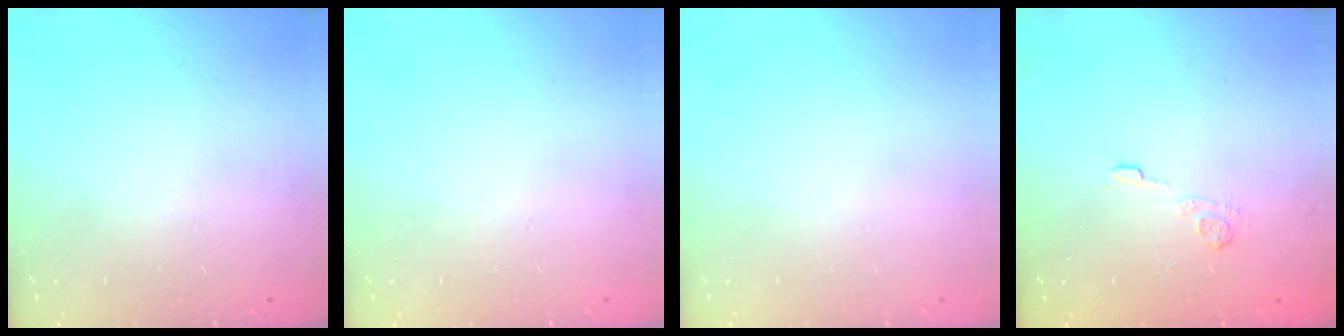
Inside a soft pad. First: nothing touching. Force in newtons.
{"total": 0.0}
{"total": 0.0}
{"total": 2.7, "press": 2.3, "slide": 1.4}